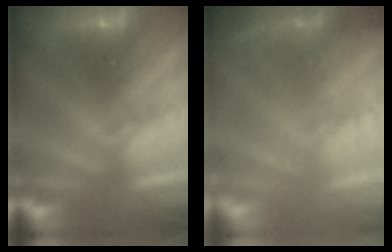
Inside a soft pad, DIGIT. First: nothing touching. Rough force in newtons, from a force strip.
{"total": 5.8}